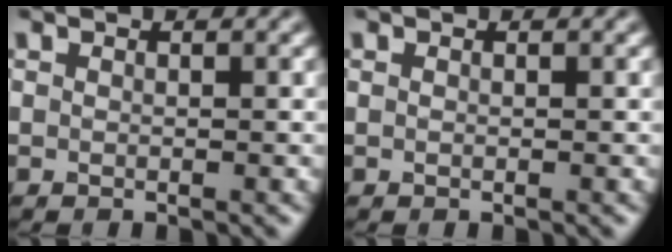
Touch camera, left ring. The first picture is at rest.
{"total": 0.0}